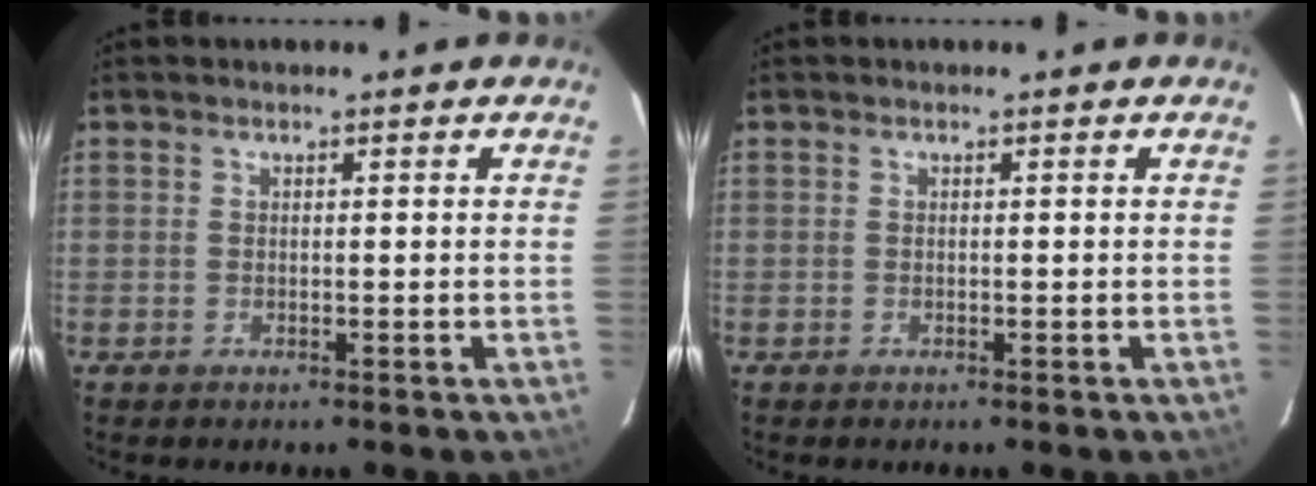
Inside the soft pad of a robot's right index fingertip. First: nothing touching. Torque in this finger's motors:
{"motor_torque": [0.00, 0.00, 0.00, 0.00]}